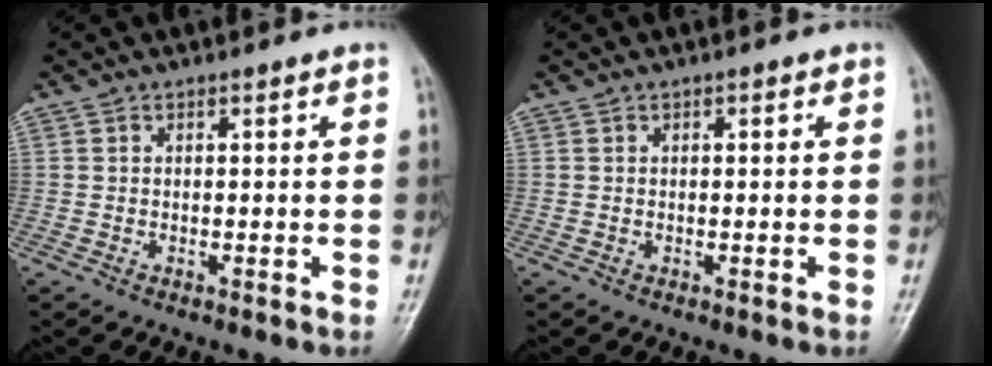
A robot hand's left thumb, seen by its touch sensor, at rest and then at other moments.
{"total": 0.6, "force": [0.2, 0.3, 0.5], "torque": [-0.004, 0.002, 0.001]}